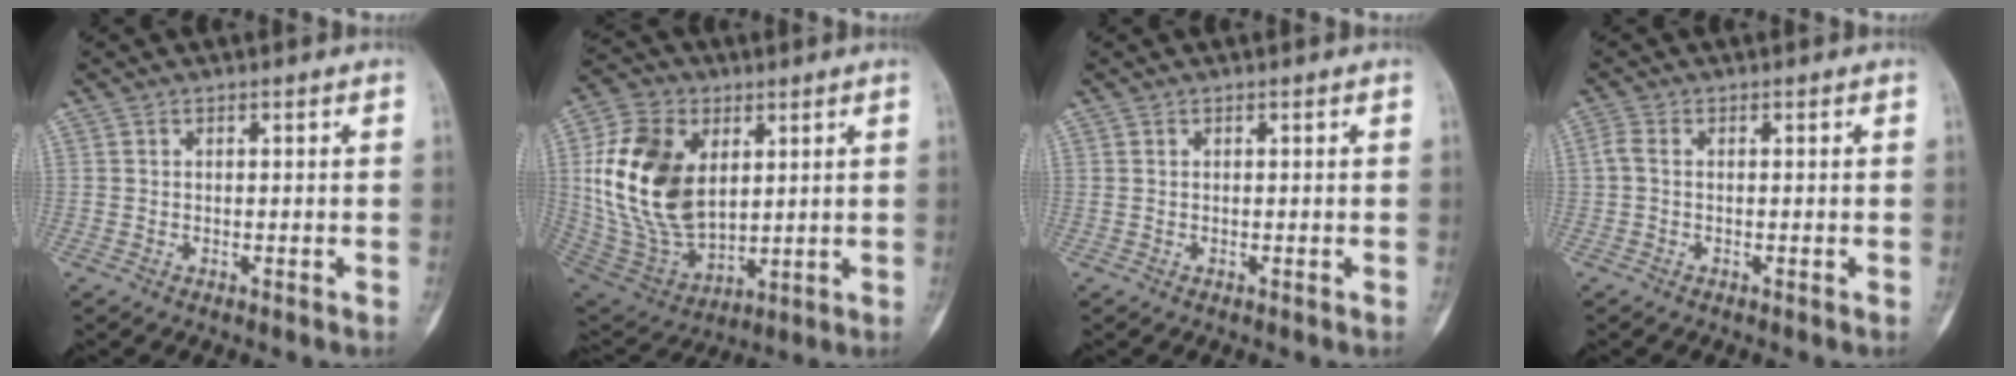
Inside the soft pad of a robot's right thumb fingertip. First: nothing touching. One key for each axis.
{"total": 20.8, "fx": 4.0, "fy": 13.6, "fz": 15.2, "tx": -0.281, "ty": -0.018, "tz": 0.088}
{"total": 0.0}
{"total": 1.8, "fx": -0.2, "fy": 0.9, "fz": 1.5, "tx": -0.032, "ty": -0.001, "tz": -0.012}